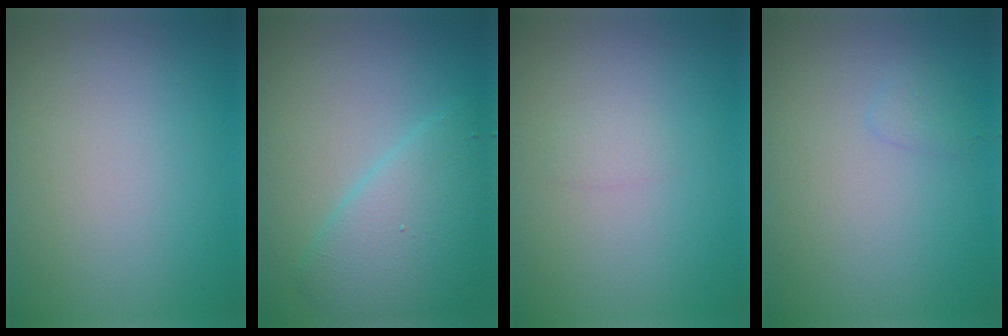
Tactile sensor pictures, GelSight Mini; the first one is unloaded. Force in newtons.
{"total": 5.3, "press": 5.3, "slide": 0.2}
{"total": 0.6, "press": 0.6, "slide": 0.1}
{"total": 0.8, "press": 0.8, "slide": 0.1}